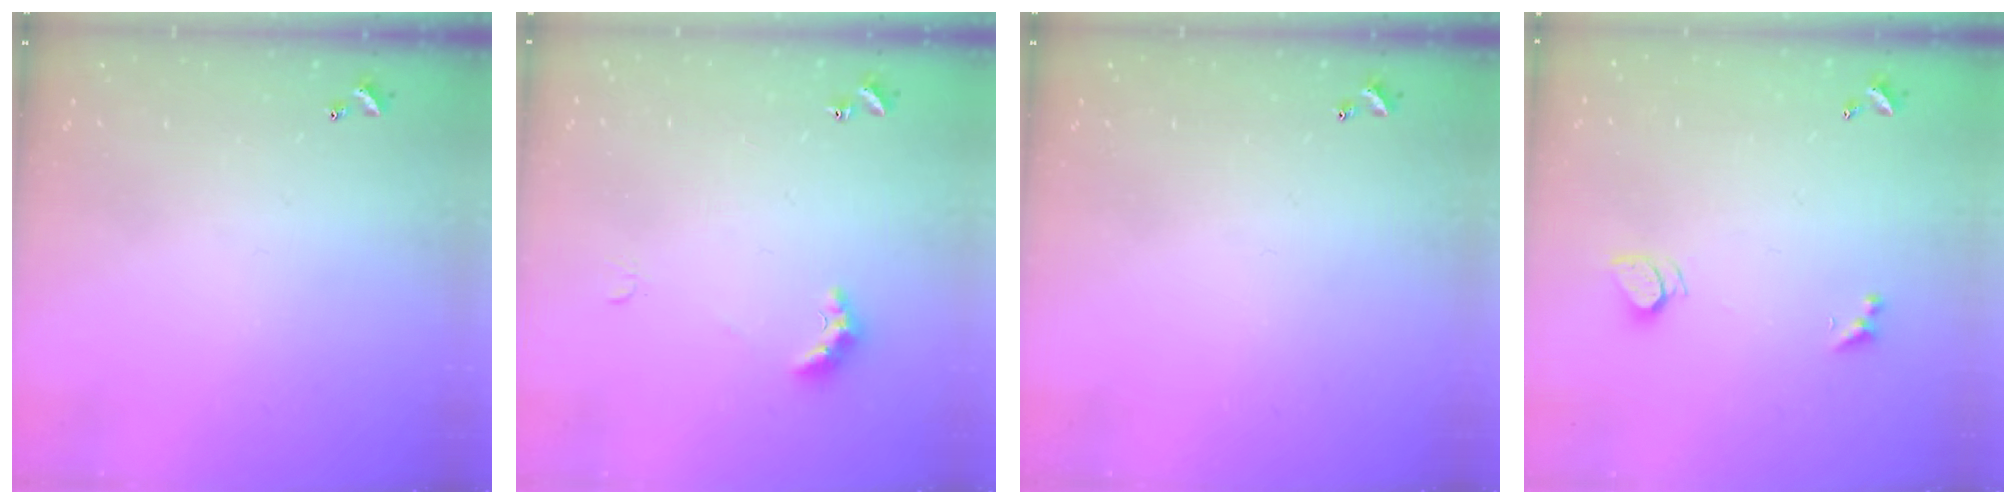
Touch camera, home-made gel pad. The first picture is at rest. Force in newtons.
{"total": 4.2, "press": 4.1, "slide": 0.8}
{"total": 0.0}
{"total": 2.1, "press": 2.1, "slide": 0.3}